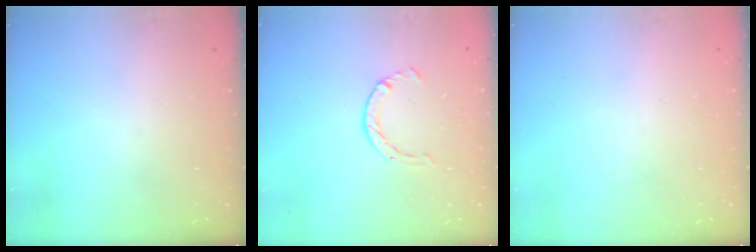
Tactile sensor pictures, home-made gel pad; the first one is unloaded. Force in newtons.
{"total": 2.1, "press": 2.1, "slide": 0.3}
{"total": 0.0}